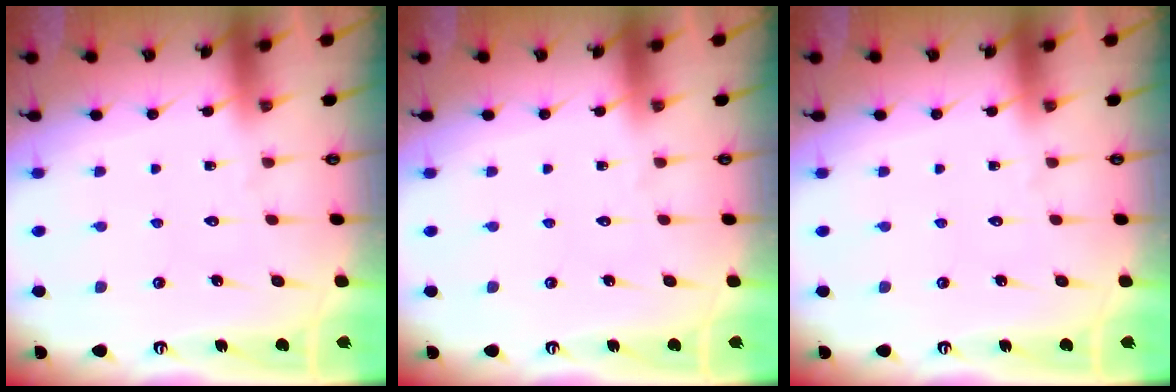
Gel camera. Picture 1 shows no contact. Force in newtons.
{"total": 0.0}
{"total": 0.0}